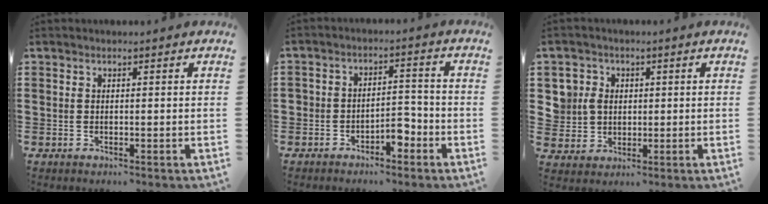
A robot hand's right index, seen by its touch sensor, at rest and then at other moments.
{"total": 4.0, "force": [-2.9, 2.0, 1.7], "torque": [-0.031, 0.013, -0.058]}
{"total": 4.3, "force": [0.7, 4.1, 1.0], "torque": [-0.048, 0.012, 0.010]}